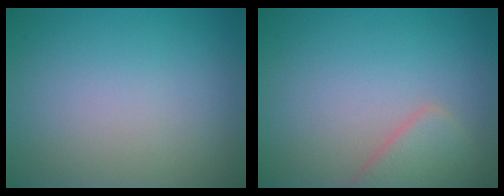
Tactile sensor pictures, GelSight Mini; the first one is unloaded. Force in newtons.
{"total": 2.8, "press": 2.8, "slide": 0.3}